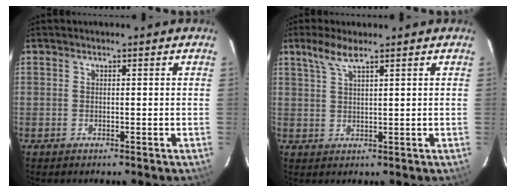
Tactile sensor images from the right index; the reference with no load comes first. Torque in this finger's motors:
{"motor_torque": [0.39, 0.39, 0.06, 0.06]}